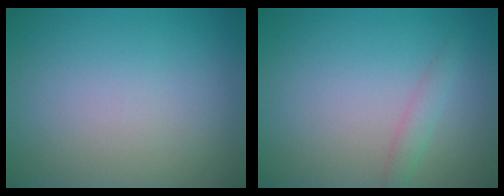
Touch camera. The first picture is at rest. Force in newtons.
{"total": 1.4, "press": 1.4, "slide": 0.1}